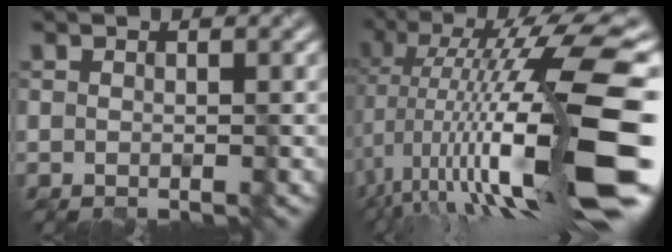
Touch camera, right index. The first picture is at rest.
{"total": 16.8, "force": [-2.3, 3.8, 16.2], "torque": [-0.268, 0.018, -0.043]}